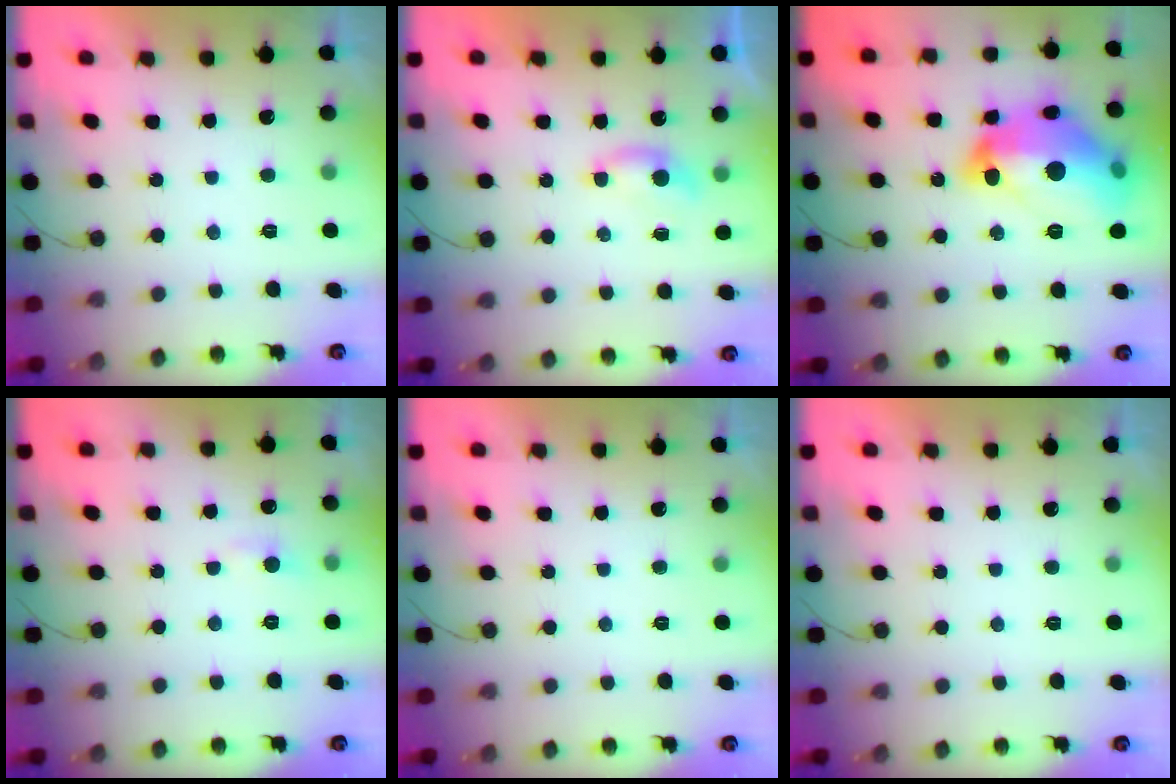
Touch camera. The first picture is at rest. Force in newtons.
{"total": 3.9, "press": 3.9, "slide": 0.5}
{"total": 22.6, "press": 22.5, "slide": 1.8}
{"total": 5.3, "press": 5.3, "slide": 0.7}
{"total": 0.0}
{"total": 0.0}